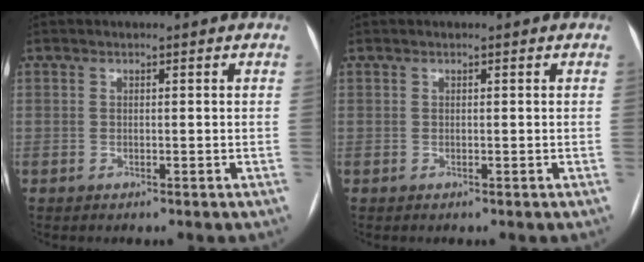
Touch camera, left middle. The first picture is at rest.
{"total": 0.0}